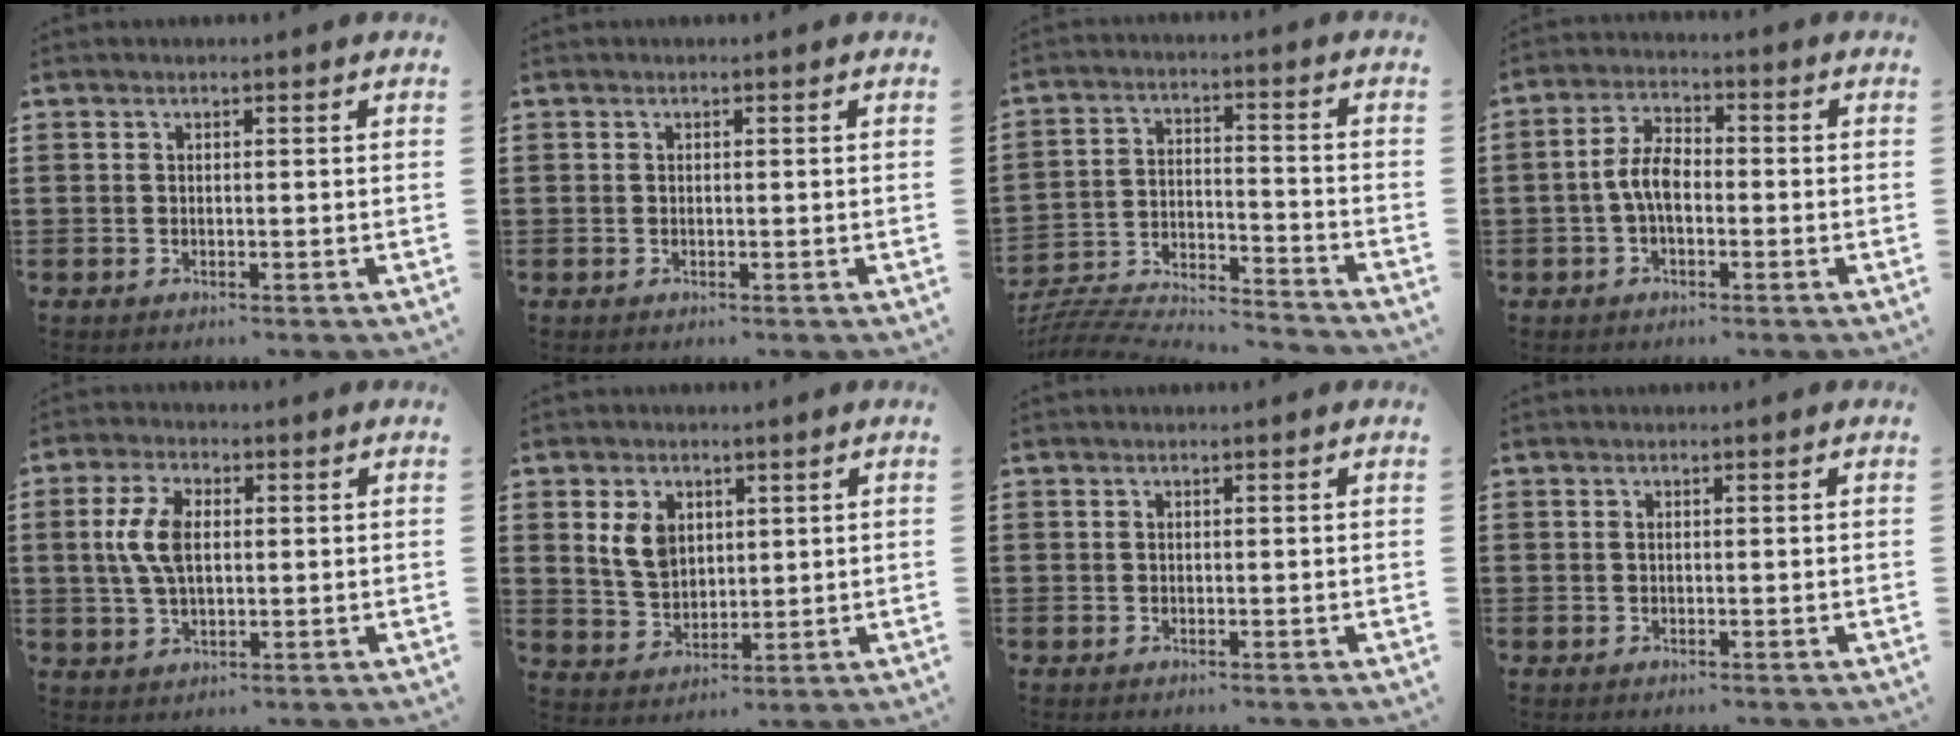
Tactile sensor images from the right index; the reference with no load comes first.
{"total": 0.0}
{"total": 5.9, "force": [-5.8, 0.3, 1.0], "torque": [-0.028, -0.007, -0.121]}
{"total": 5.5, "force": [-1.0, 2.8, 4.6], "torque": [-0.111, 0.001, -0.027]}
{"total": 7.0, "force": [0.8, 3.6, 5.9], "torque": [-0.140, 0.007, 0.006]}
{"total": 5.6, "force": [2.1, 4.0, 3.4], "torque": [-0.088, 0.010, 0.036]}
{"total": 0.0}
{"total": 0.0}